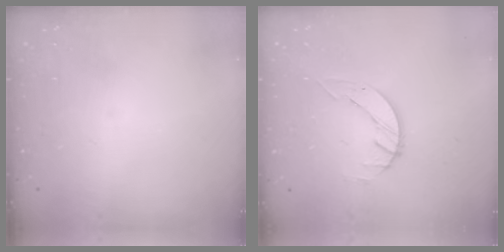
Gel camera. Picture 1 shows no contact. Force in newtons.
{"total": 2.6, "press": 2.6, "slide": 0.3}